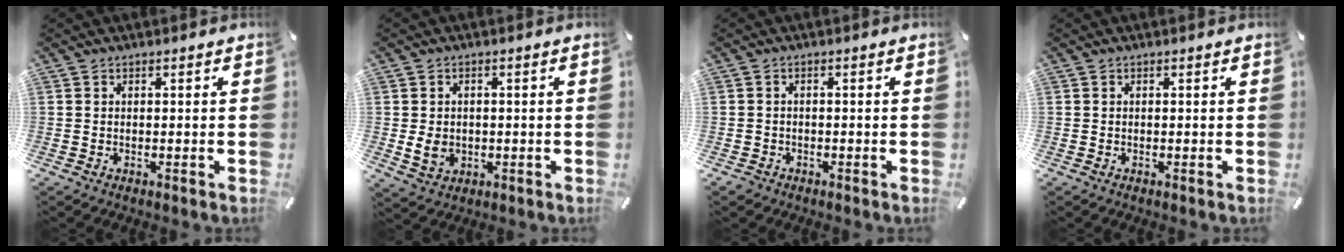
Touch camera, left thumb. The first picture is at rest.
{"total": 4.5, "force": [-0.5, 3.7, 2.6], "torque": [-0.044, -0.006, -0.012]}
{"total": 1.6, "force": [-0.9, 1.3, 0.3], "torque": [-0.006, 0.005, -0.022]}
{"total": 0.0}